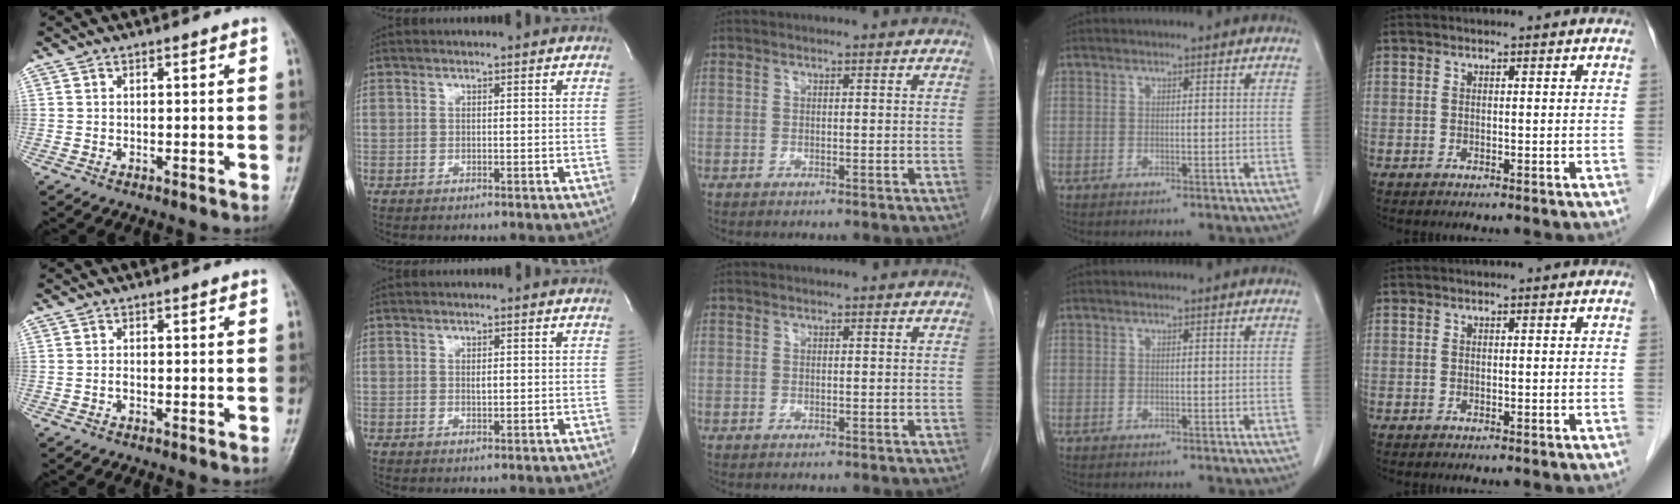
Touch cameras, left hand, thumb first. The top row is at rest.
{"thumb": {"total": 0.8, "force": [-0.3, 0.3, 0.7], "torque": [-0.010, 0.005, -0.005]}, "index": {"total": 0.8, "force": [-0.1, 0.3, 0.7], "torque": [-0.013, -0.006, -0.001]}}